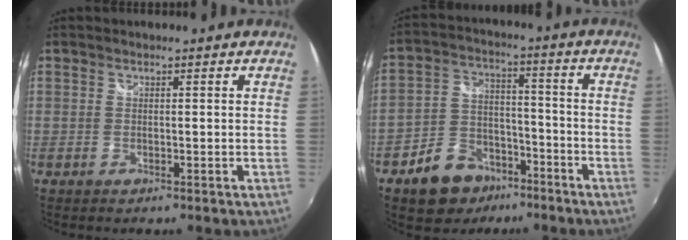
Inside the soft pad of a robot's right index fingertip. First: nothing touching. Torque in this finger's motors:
{"motor_torque": [0.82, -0.80, 0.43, 0.05]}